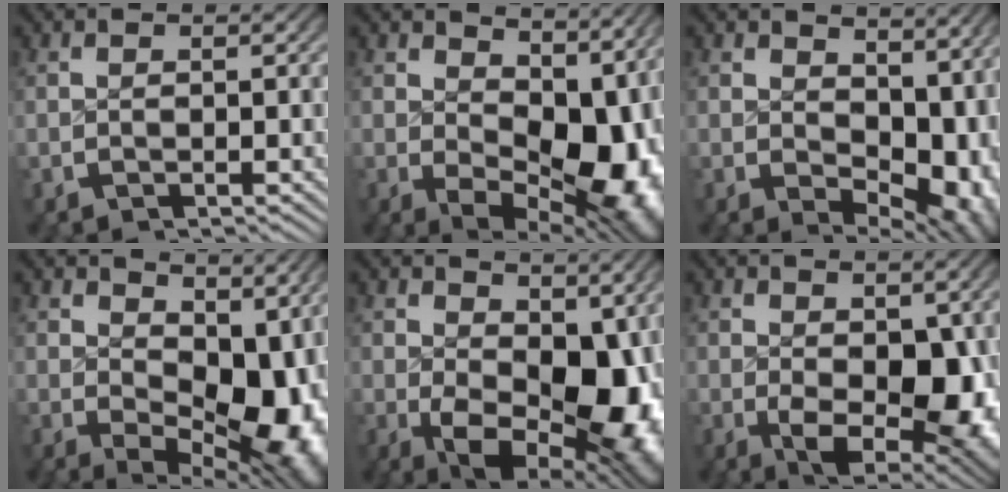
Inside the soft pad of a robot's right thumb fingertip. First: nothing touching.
{"total": 12.1, "force": [-0.5, 7.4, 9.6], "torque": [-0.142, -0.051, 0.023]}
{"total": 7.1, "force": [0.4, 4.3, 5.6], "torque": [-0.081, -0.040, 0.030]}
{"total": 10.9, "force": [-0.1, 6.4, 8.8], "torque": [-0.125, -0.045, 0.026]}
{"total": 13.4, "force": [-1.9, 8.5, 10.1], "torque": [-0.171, -0.066, 0.007]}
{"total": 9.6, "force": [-1.5, 6.1, 7.3], "torque": [-0.130, -0.061, 0.013]}